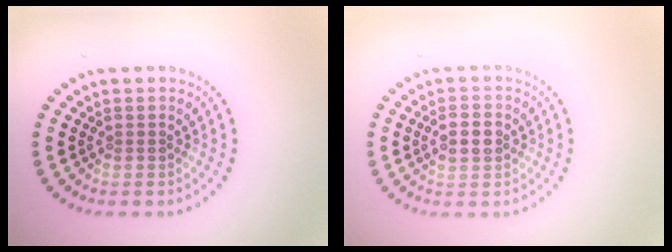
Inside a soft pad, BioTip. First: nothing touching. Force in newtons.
{"total": 2.5, "press": 2.5, "slide": 0.1}